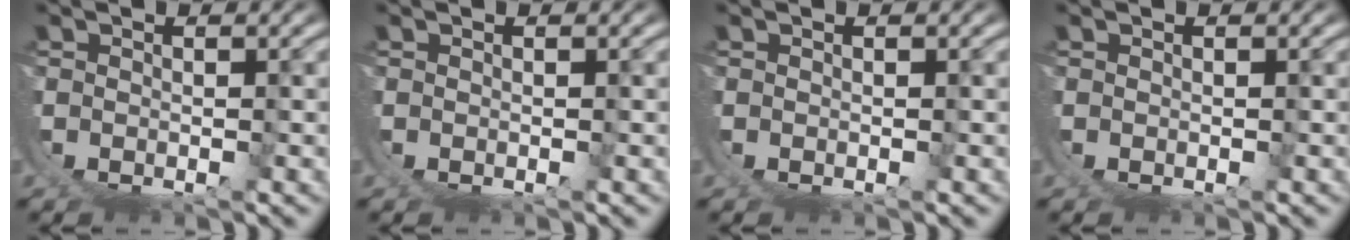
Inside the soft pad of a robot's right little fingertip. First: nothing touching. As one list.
[{"total": 0.0}, {"total": 0.0}, {"total": 0.0}]